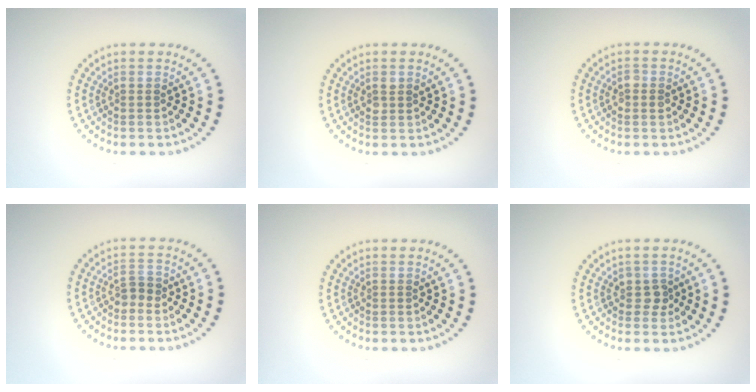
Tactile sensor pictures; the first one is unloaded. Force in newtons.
{"total": 1.0, "press": 1.0, "slide": 0.2}
{"total": 1.1, "press": 1.1, "slide": 0.0}
{"total": 1.1, "press": 1.0, "slide": 0.5}
{"total": 0.0}
{"total": 1.2, "press": 1.0, "slide": 0.6}